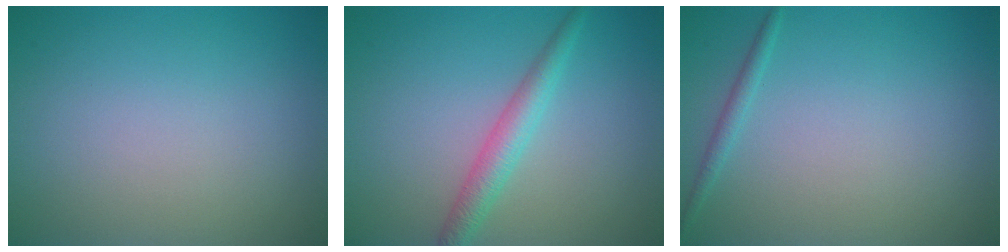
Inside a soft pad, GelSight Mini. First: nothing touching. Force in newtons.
{"total": 2.7, "press": 2.7, "slide": 0.1}
{"total": 1.0, "press": 1.0, "slide": 0.1}